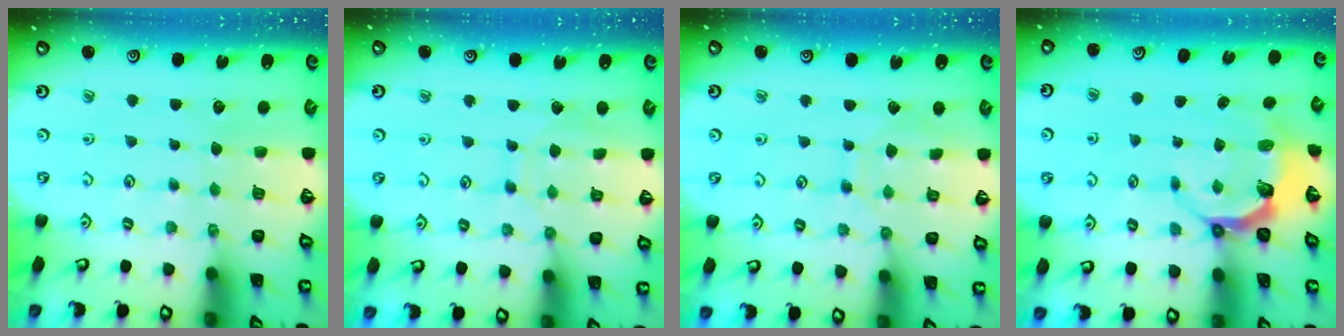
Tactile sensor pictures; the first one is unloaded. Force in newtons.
{"total": 7.7, "press": 7.6, "slide": 0.6}
{"total": 7.3, "press": 7.2, "slide": 0.5}
{"total": 5.6, "press": 4.5, "slide": 3.3}